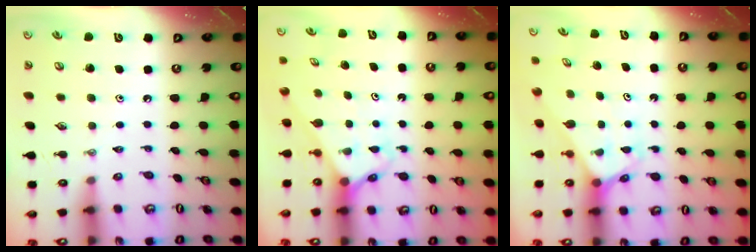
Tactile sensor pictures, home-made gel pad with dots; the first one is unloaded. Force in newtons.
{"total": 2.6, "press": 2.6, "slide": 0.2}
{"total": 2.5, "press": 2.5, "slide": 0.1}